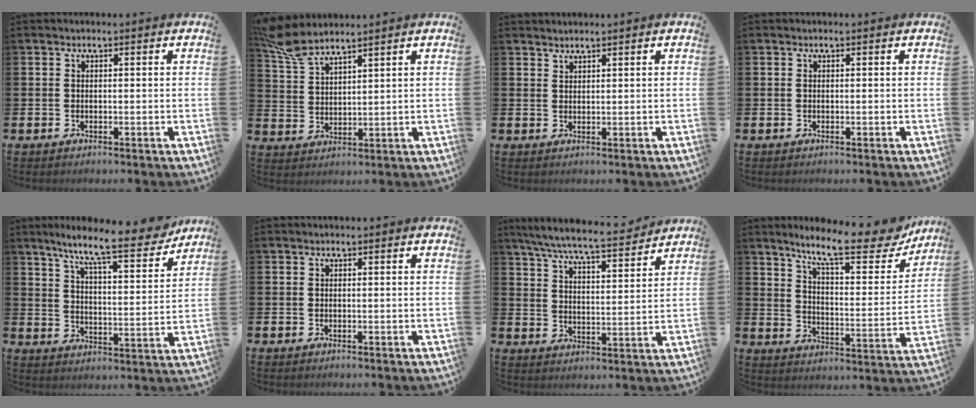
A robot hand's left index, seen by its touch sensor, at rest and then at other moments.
{"total": 6.4, "force": [5.9, 0.9, 2.3], "torque": [-0.070, -0.020, 0.109]}
{"total": 1.4, "force": [1.4, 0.2, -0.1], "torque": [0.000, -0.002, 0.027]}
{"total": 0.0}
{"total": 10.4, "force": [8.8, 1.1, 5.3], "torque": [-0.115, -0.056, 0.144]}
{"total": 0.0}
{"total": 7.7, "force": [7.2, 0.6, 2.7], "torque": [-0.078, -0.048, 0.124]}
{"total": 11.6, "force": [9.7, 2.3, 6.1], "torque": [-0.125, -0.059, 0.159]}